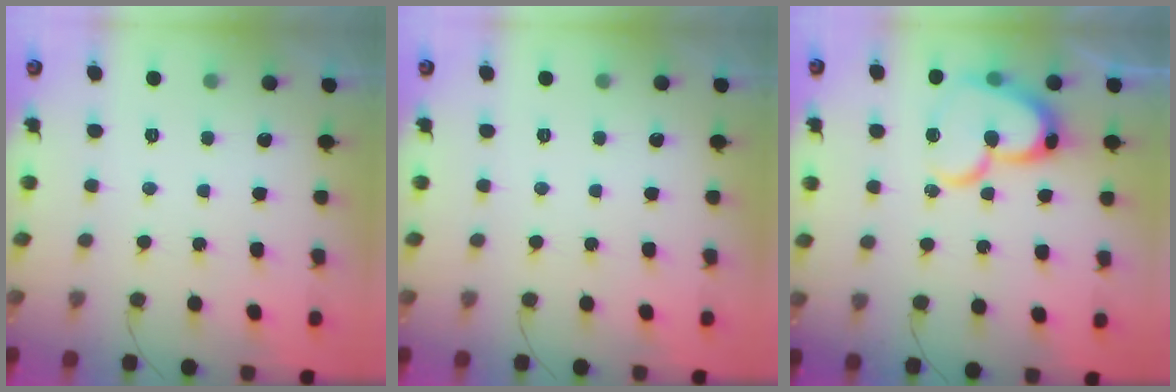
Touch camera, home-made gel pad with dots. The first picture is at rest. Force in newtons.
{"total": 0.0}
{"total": 17.3, "press": 17.2, "slide": 1.5}